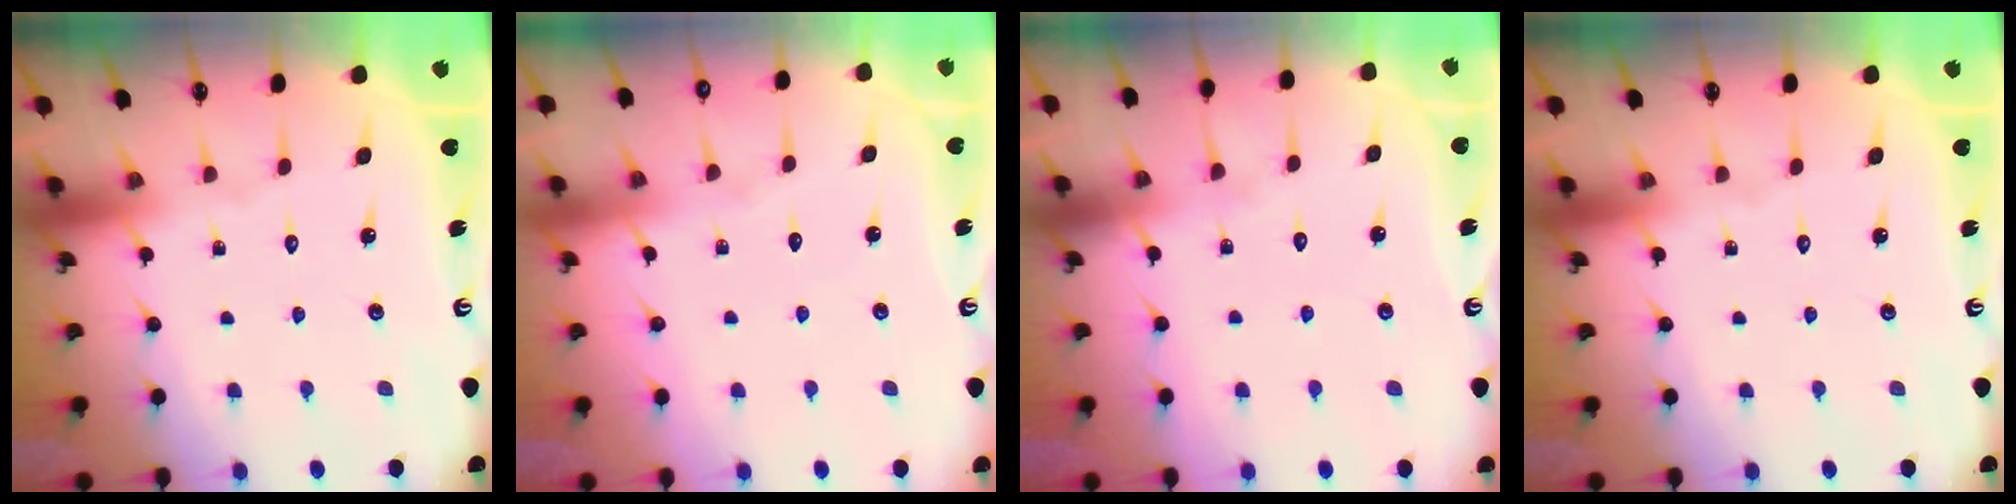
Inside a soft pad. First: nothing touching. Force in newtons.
{"total": 2.7, "press": 2.6, "slide": 0.5}
{"total": 4.5, "press": 4.5, "slide": 0.5}
{"total": 0.0}